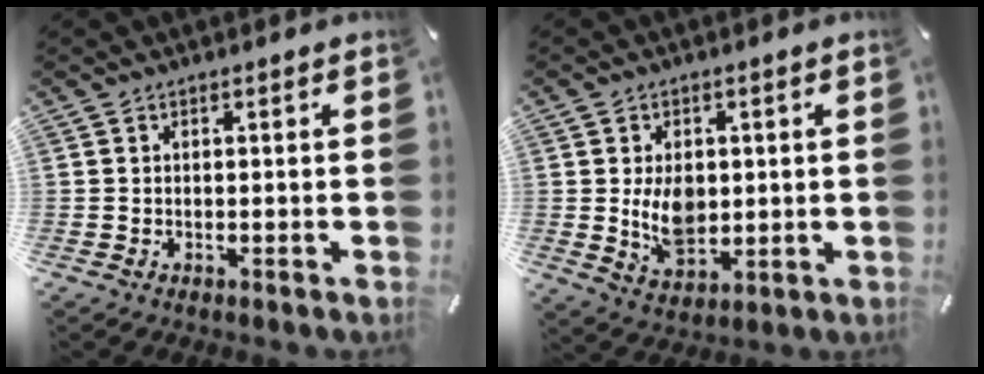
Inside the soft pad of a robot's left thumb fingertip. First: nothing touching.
{"total": 8.4, "force": [0.8, 6.1, 5.7], "torque": [-0.089, -0.012, 0.009]}